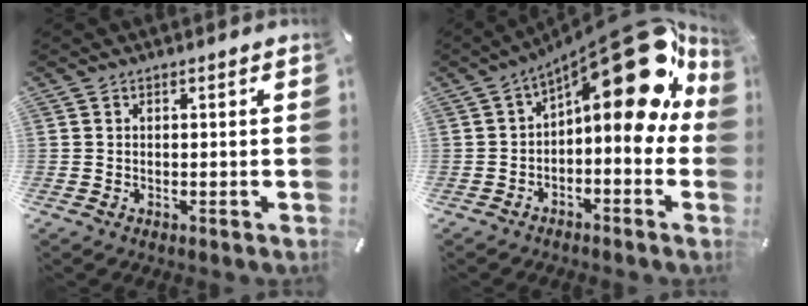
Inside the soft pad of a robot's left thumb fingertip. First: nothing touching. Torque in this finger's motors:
{"motor_torque": [0.41, 2.76, 2.07, -0.70, 0.58]}